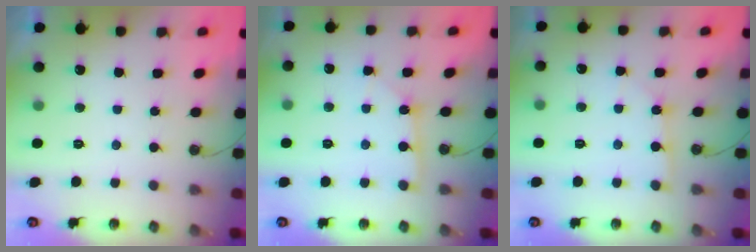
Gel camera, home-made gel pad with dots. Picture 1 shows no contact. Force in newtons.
{"total": 2.0, "press": 2.0, "slide": 0.3}
{"total": 2.8, "press": 2.8, "slide": 0.3}